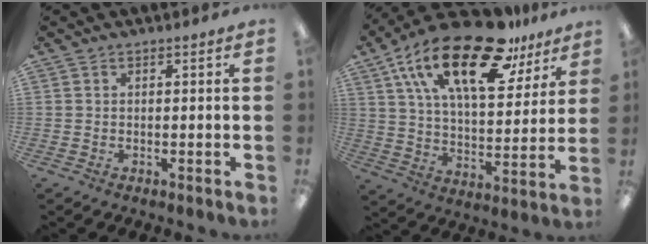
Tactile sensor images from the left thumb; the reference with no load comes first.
{"total": 25.2, "force": [15.4, 10.3, 17.2], "torque": [-0.295, -0.080, 0.261]}